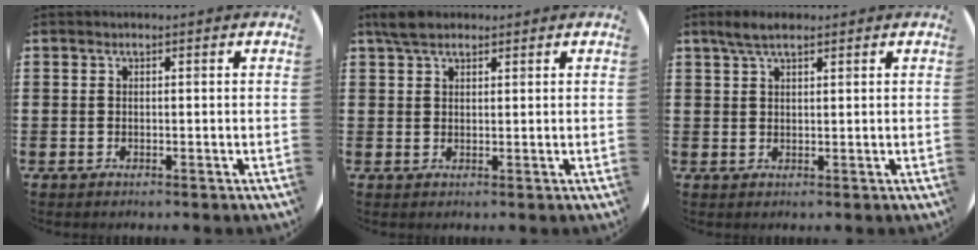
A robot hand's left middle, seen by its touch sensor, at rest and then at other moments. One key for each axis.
{"total": 3.3, "fx": 2.6, "fy": 1.4, "fz": 1.5, "tx": -0.028, "ty": 0.005, "tz": 0.047}
{"total": 2.9, "fx": 2.2, "fy": 0.8, "fz": 1.7, "tx": -0.037, "ty": 0.007, "tz": 0.039}